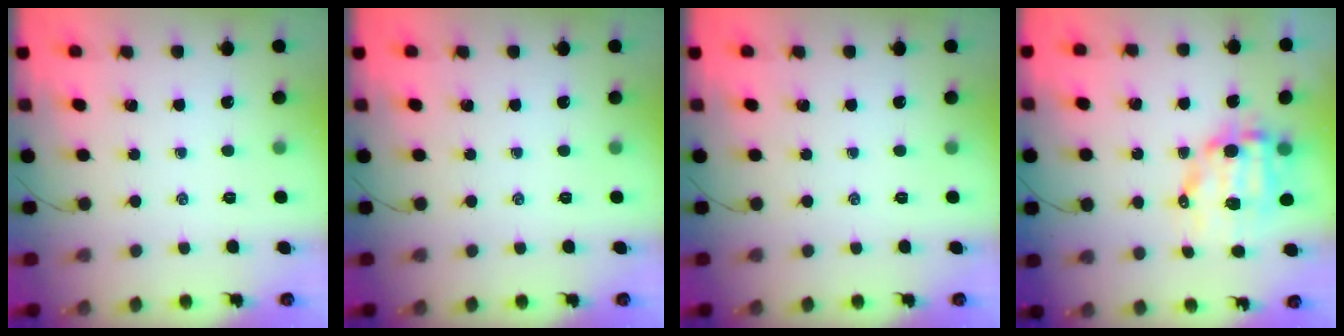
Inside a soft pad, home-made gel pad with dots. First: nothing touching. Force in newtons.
{"total": 0.0}
{"total": 0.0}
{"total": 10.9, "press": 10.6, "slide": 2.3}